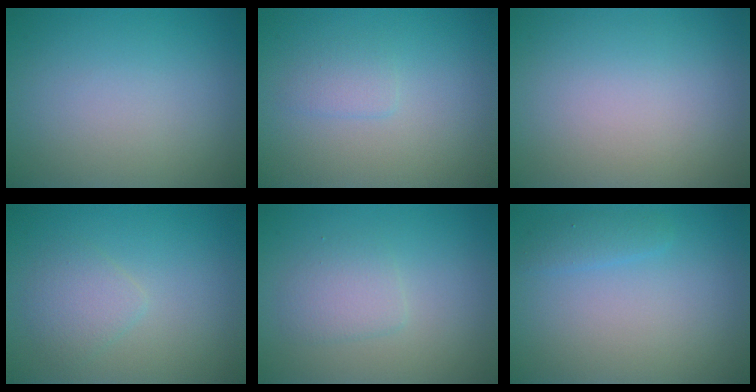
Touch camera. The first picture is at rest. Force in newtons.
{"total": 1.2, "press": 1.2, "slide": 0.1}
{"total": 0.0}
{"total": 2.0, "press": 1.9, "slide": 0.1}
{"total": 1.9, "press": 1.9, "slide": 0.1}
{"total": 1.2, "press": 1.2, "slide": 0.1}